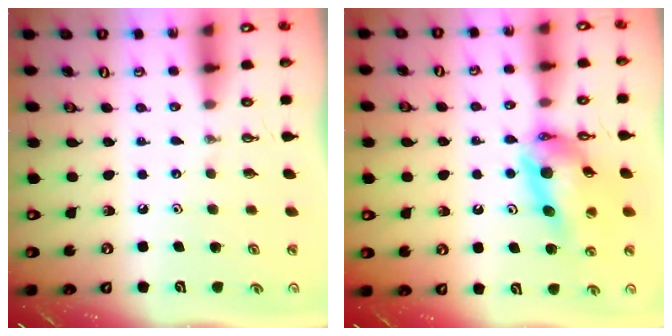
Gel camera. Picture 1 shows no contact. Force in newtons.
{"total": 13.9, "press": 13.8, "slide": 1.4}